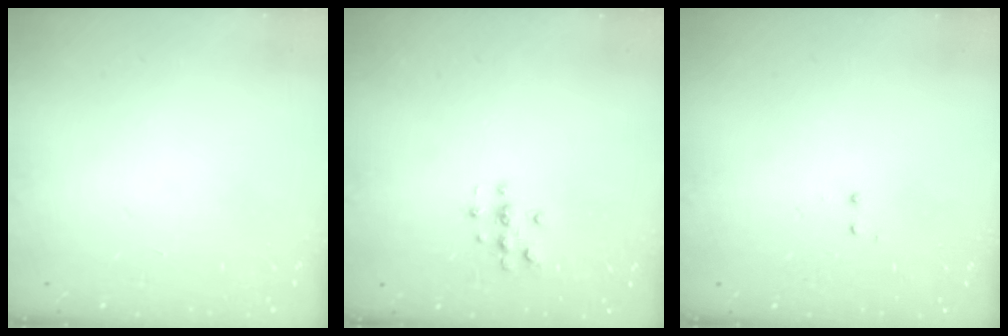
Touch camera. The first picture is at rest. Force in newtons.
{"total": 3.0, "press": 3.0, "slide": 0.3}
{"total": 0.5, "press": 0.5, "slide": 0.3}